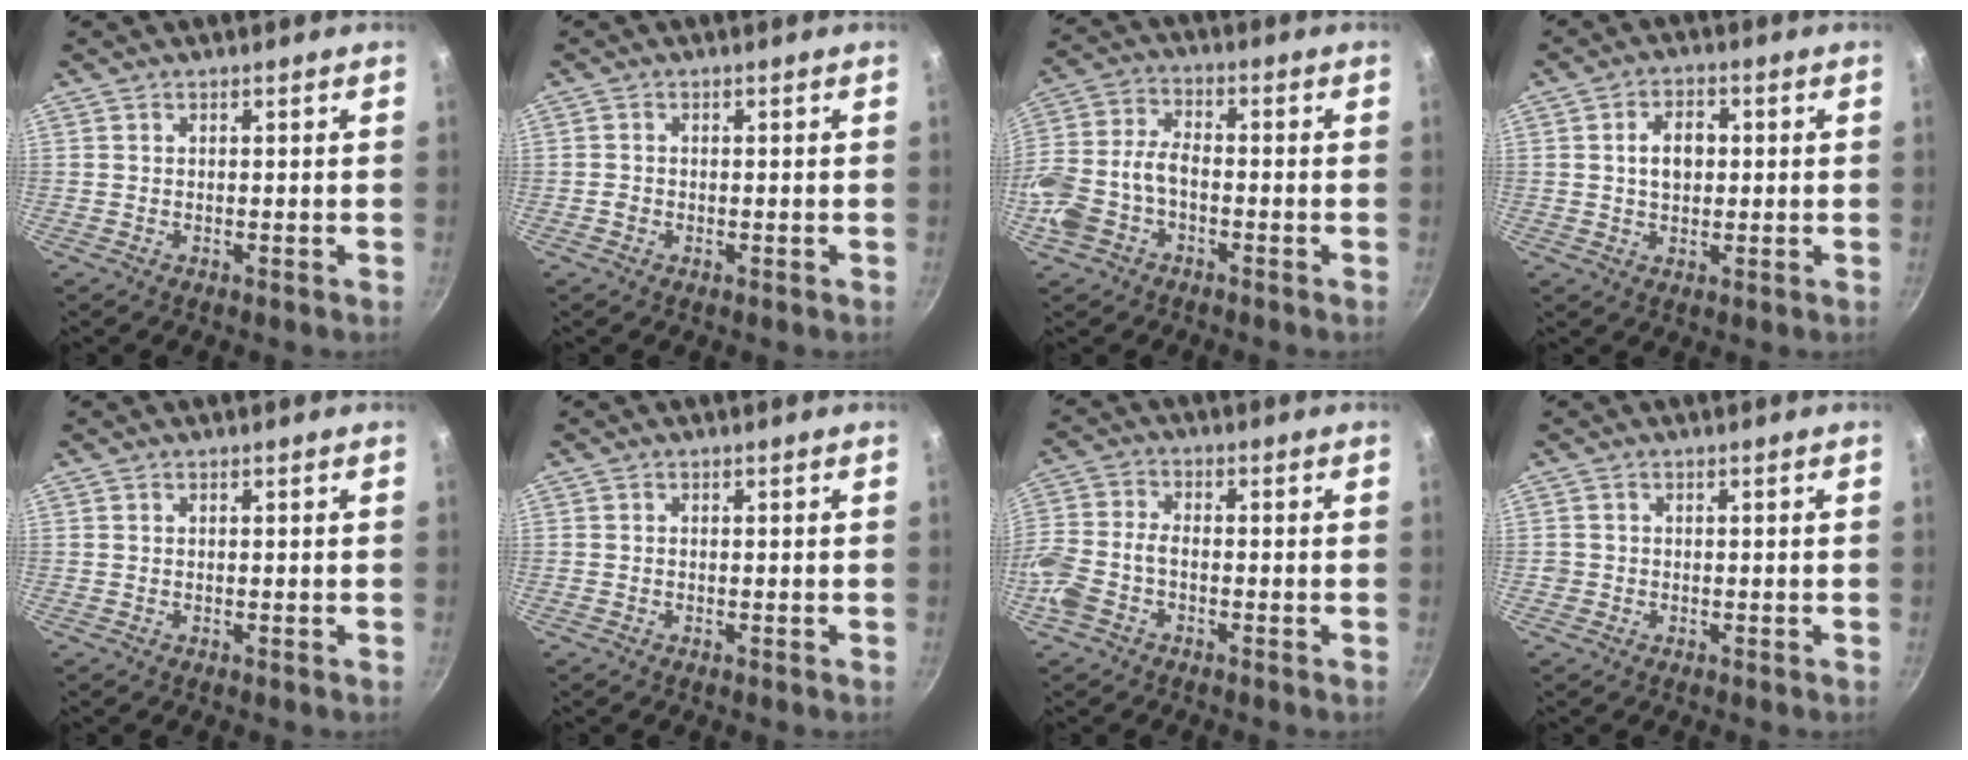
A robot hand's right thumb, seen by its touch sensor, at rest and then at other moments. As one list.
[{"total": 1.0, "force": [-0.4, 0.8, 0.5], "torque": [-0.009, 0.002, -0.008]}, {"total": 11.4, "force": [-3.7, 7.2, 8.1], "torque": [-0.171, 0.035, -0.081]}, {"total": 5.9, "force": [0.6, 4.1, 4.2], "torque": [-0.048, 0.009, 0.009]}, {"total": 0.0}, {"total": 0.0}, {"total": 8.5, "force": [-3.3, 5.2, 5.9], "torque": [-0.129, 0.028, -0.081]}, {"total": 1.1, "force": [-0.4, 1.1, 0.2], "torque": [-0.002, 0.002, -0.006]}]